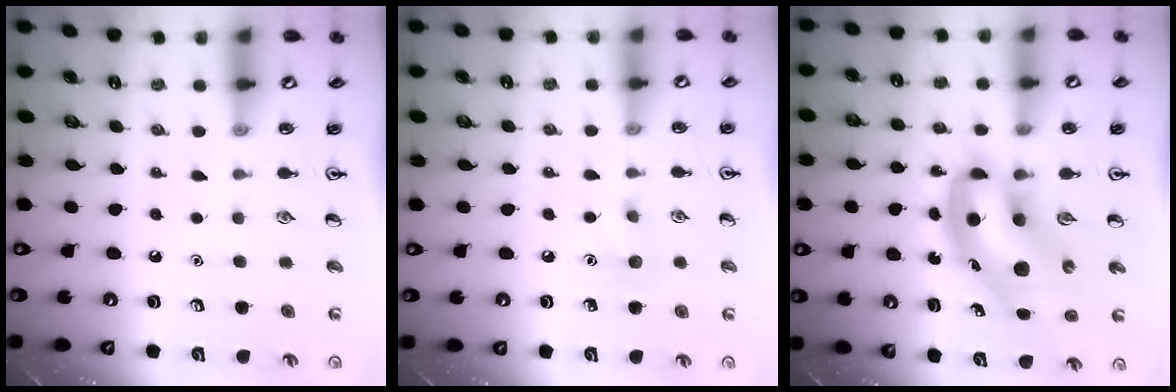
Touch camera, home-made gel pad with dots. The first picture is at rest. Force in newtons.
{"total": 6.3, "press": 6.0, "slide": 1.9}
{"total": 10.0, "press": 9.6, "slide": 2.8}